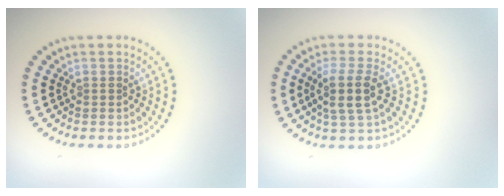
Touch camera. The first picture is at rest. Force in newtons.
{"total": 3.0, "press": 2.6, "slide": 1.5}